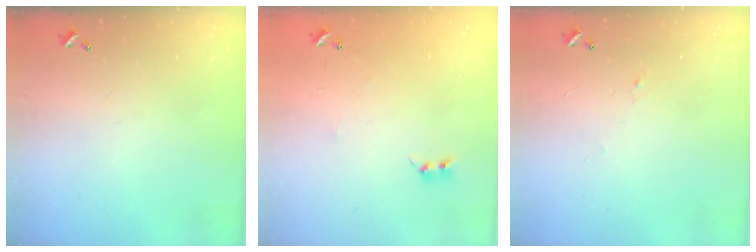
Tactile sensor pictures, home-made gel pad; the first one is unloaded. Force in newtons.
{"total": 6.5, "press": 6.5, "slide": 0.3}
{"total": 1.2, "press": 1.1, "slide": 0.5}